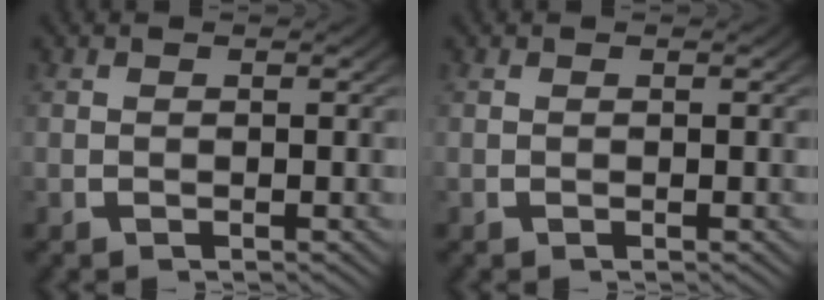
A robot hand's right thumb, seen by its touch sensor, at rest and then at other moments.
{"total": 0.0}